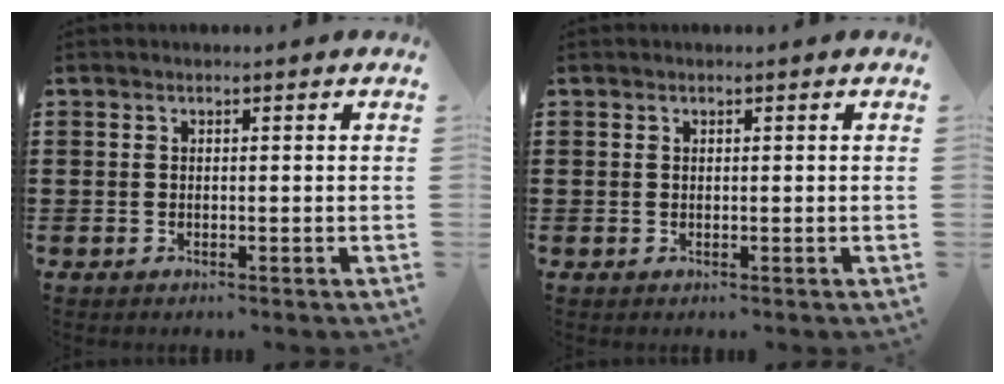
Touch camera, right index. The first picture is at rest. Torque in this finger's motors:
{"motor_torque": [-0.26, 0.66, -0.01, 0.00]}